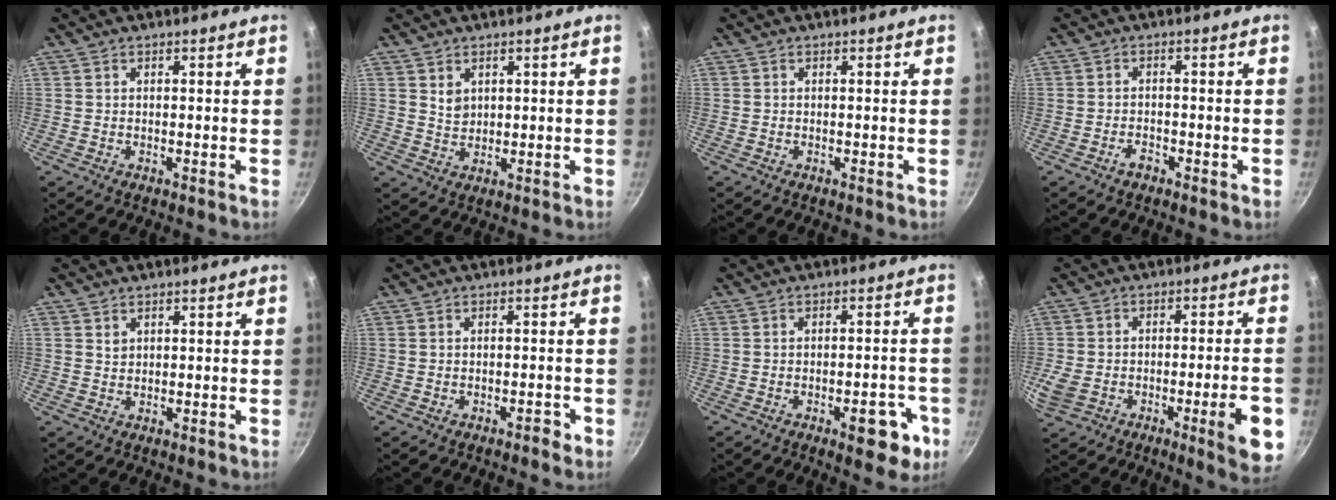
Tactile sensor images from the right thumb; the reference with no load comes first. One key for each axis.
{"total": 3.1, "fx": 1.4, "fy": 2.3, "fz": 1.5, "tx": -0.016, "ty": -0.007, "tz": 0.030}
{"total": 0.0}
{"total": 2.0, "fx": -1.4, "fy": 0.8, "fz": 1.2, "tx": -0.019, "ty": 0.015, "tz": -0.024}
{"total": 1.3, "fx": 0.7, "fy": 0.9, "fz": 0.5, "tx": -0.007, "ty": 0.000, "tz": 0.013}
{"total": 1.7, "fx": -1.2, "fy": 0.5, "fz": 1.2, "tx": -0.017, "ty": 0.017, "tz": -0.011}
{"total": 8.7, "fx": -3.7, "fy": 3.7, "fz": 6.9, "tx": -0.058, "ty": 0.020, "tz": -0.040}
{"total": 14.0, "fx": -4.8, "fy": 4.2, "fz": 12.5, "tx": -0.190, "ty": 0.015, "tz": -0.071}